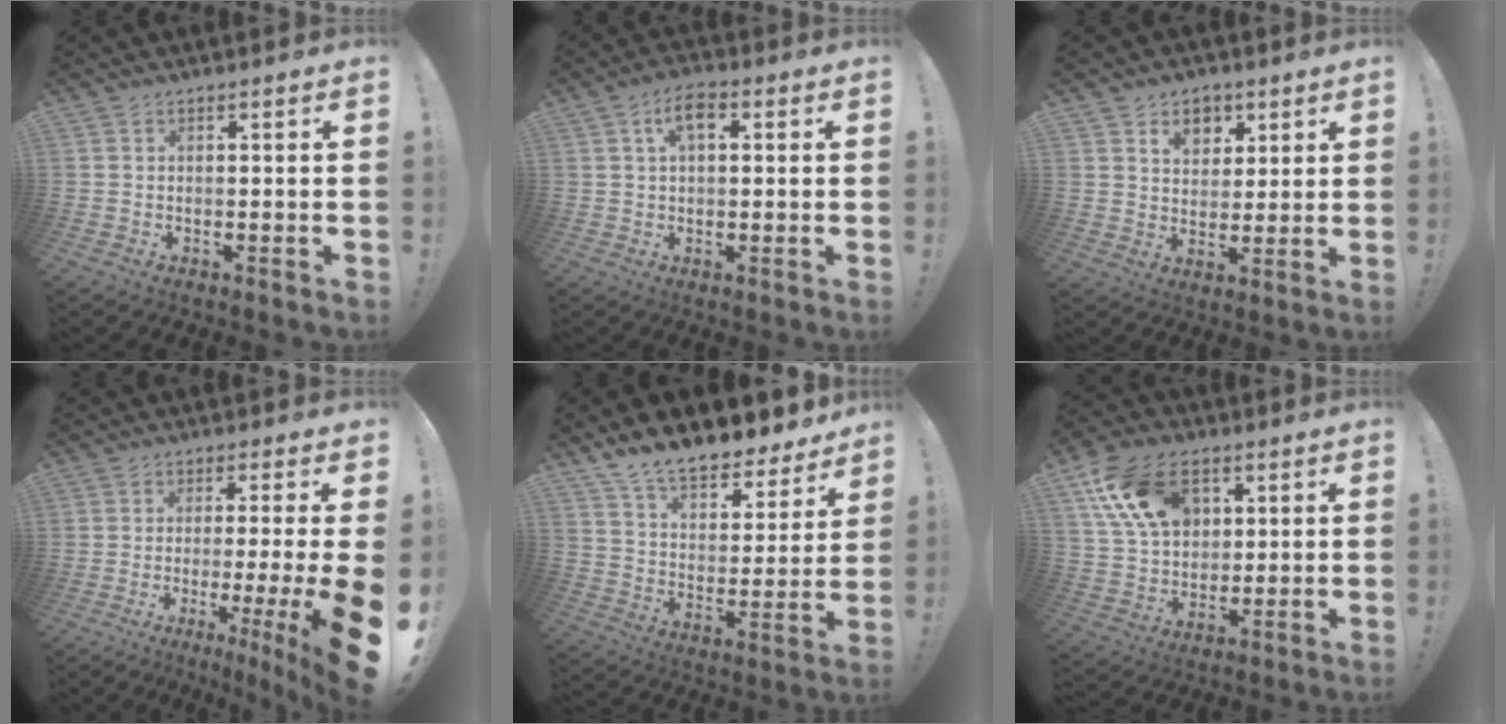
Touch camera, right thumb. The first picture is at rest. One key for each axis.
{"total": 6.3, "fx": 1.9, "fy": 3.4, "fz": 4.9, "tx": -0.082, "ty": 0.010, "tz": 0.032}
{"total": 8.7, "fx": 4.8, "fy": 6.7, "fz": 2.9, "tx": -0.036, "ty": -0.027, "tz": 0.091}
{"total": 11.6, "fx": -2.9, "fy": 0.0, "fz": 11.3, "tx": -0.150, "ty": -0.004, "tz": -0.037}
{"total": 12.7, "fx": 11.0, "fy": 4.1, "fz": 4.7, "tx": -0.084, "ty": -0.094, "tz": 0.196}
{"total": 18.6, "fx": 8.1, "fy": 12.7, "fz": 10.9, "tx": -0.197, "ty": -0.023, "tz": 0.152}